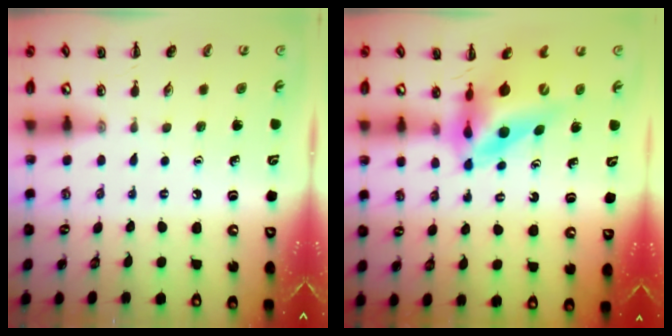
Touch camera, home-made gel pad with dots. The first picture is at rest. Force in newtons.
{"total": 10.4, "press": 9.9, "slide": 3.1}